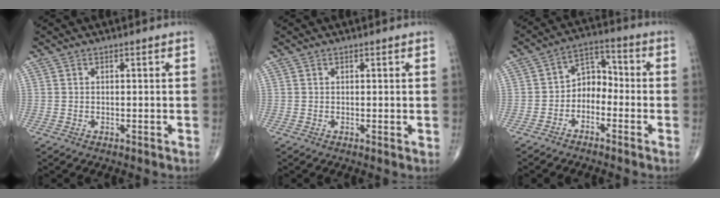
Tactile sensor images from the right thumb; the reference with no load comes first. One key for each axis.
{"total": 0.8, "fx": 0.2, "fy": 0.2, "fz": 0.7, "tx": -0.015, "ty": -0.004, "tz": 0.002}
{"total": 6.2, "fx": -2.4, "fy": 4.4, "fz": 3.5, "tx": -0.036, "ty": 0.041, "tz": -0.057}